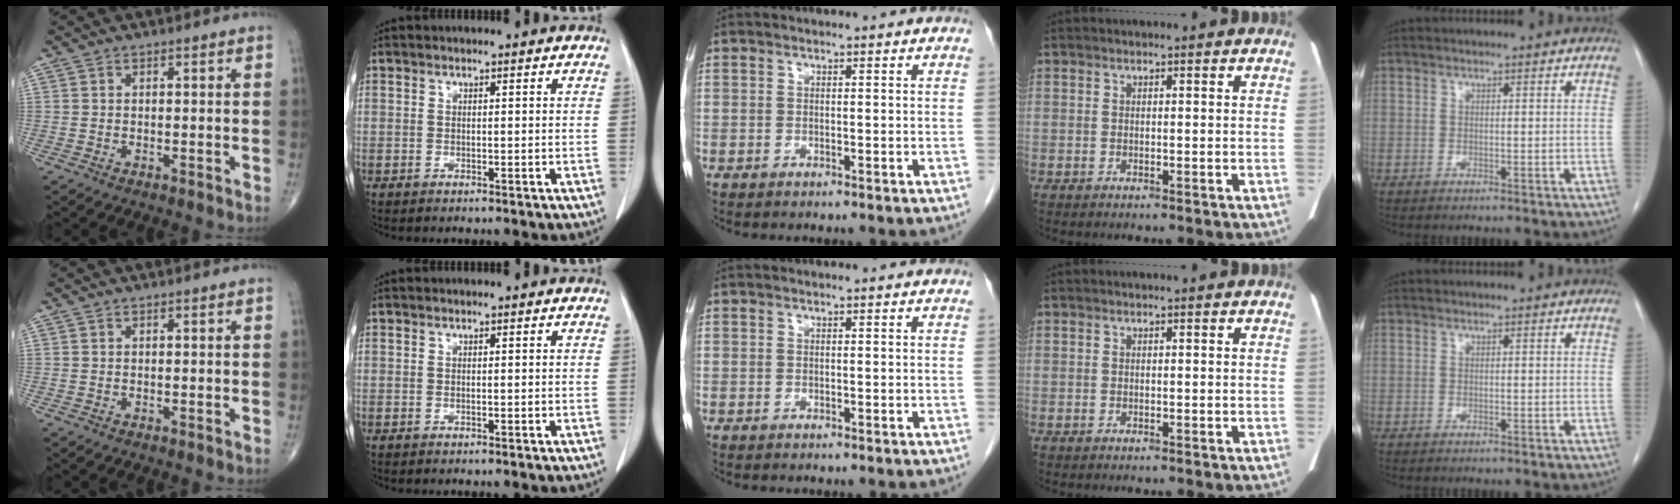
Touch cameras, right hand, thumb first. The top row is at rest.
{}